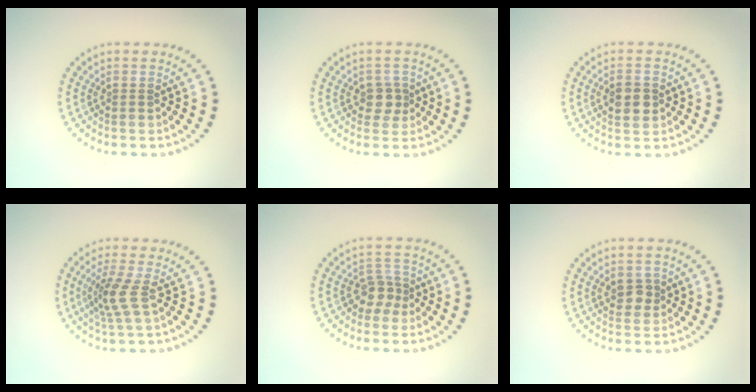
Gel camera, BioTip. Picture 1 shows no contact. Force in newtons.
{"total": 1.9, "press": 1.7, "slide": 0.8}
{"total": 3.1, "press": 3.1, "slide": 0.0}
{"total": 2.7, "press": 2.0, "slide": 1.8}
{"total": 2.0, "press": 1.7, "slide": 1.1}
{"total": 1.8, "press": 1.8, "slide": 0.4}